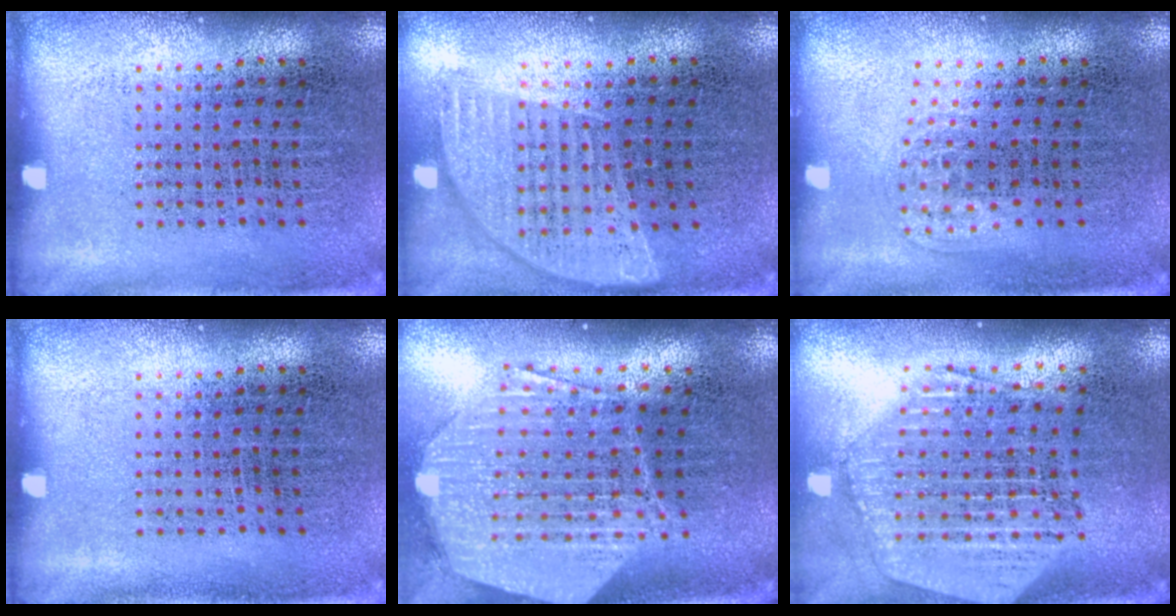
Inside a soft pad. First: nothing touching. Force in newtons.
{"total": 0.9, "press": 0.9, "slide": 0.2}
{"total": 1.0, "press": 0.7, "slide": 0.7}
{"total": 0.0}
{"total": 2.9, "press": 2.3, "slide": 1.8}
{"total": 2.5, "press": 2.1, "slide": 1.3}